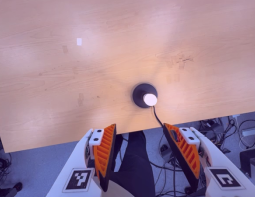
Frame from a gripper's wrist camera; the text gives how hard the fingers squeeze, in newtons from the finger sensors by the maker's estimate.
{"total": 0.0}